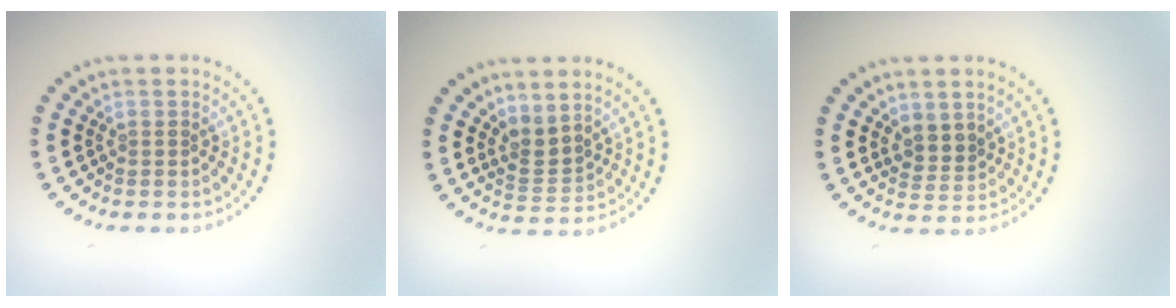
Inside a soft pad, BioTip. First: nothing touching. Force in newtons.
{"total": 2.3, "press": 1.5, "slide": 1.8}
{"total": 2.0, "press": 1.4, "slide": 1.4}